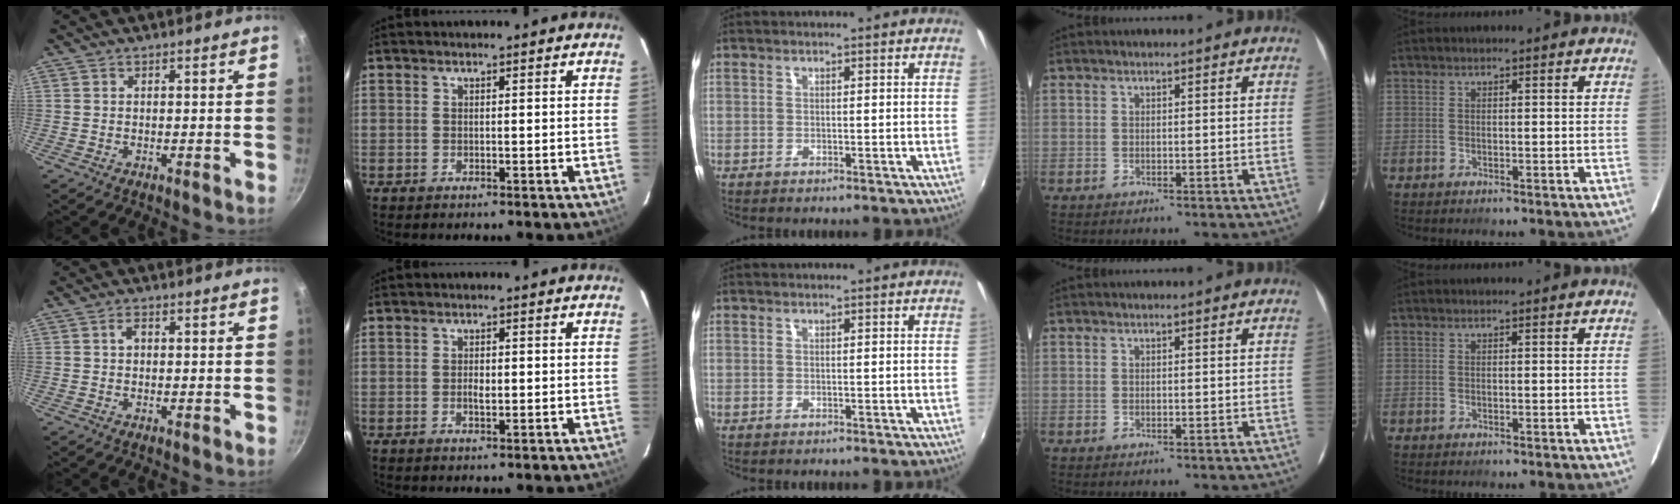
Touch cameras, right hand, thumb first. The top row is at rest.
{"thumb": {"total": 1.9, "force": [0.4, 1.3, 1.3], "torque": [-0.017, 0.004, 0.006]}, "index": {"total": 1.8, "force": [-0.3, 0.8, 1.5], "torque": [-0.027, 0.000, -0.005]}}